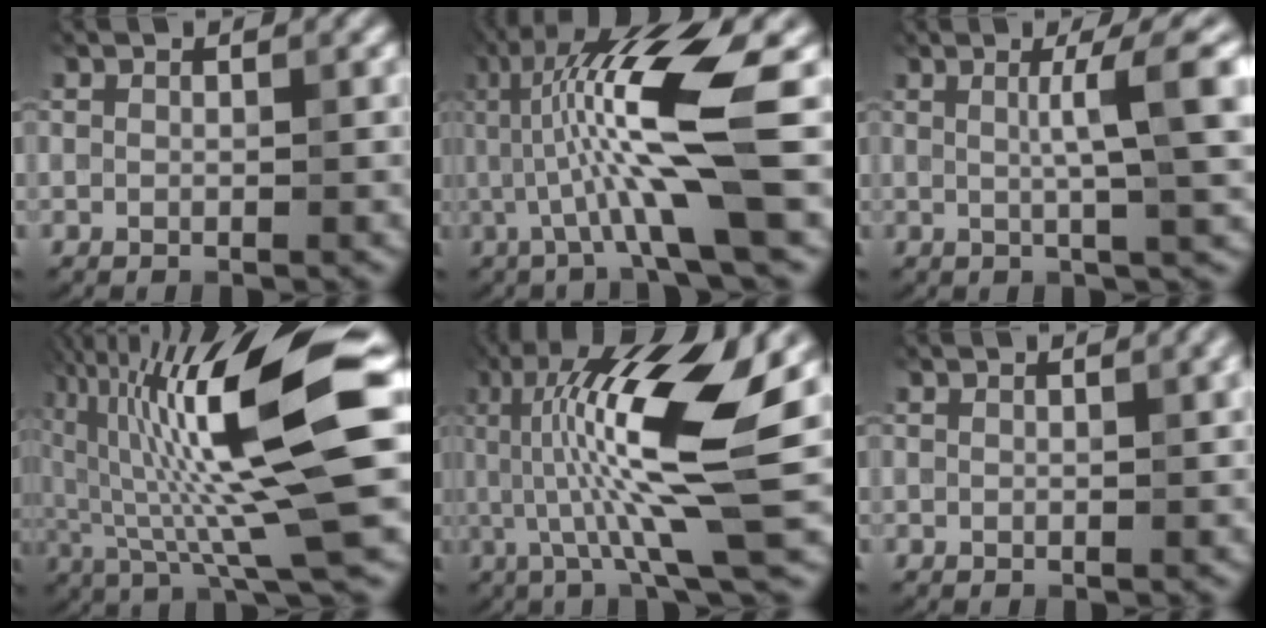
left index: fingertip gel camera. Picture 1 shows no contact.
{"total": 10.6, "force": [1.0, 1.4, 10.4], "torque": [-0.178, 0.000, 0.019]}
{"total": 5.4, "force": [0.9, 0.6, 5.3], "torque": [-0.081, 0.016, 0.014]}
{"total": 15.2, "force": [2.6, 2.1, 14.8], "torque": [-0.247, 0.021, 0.046]}
{"total": 12.7, "force": [1.7, 2.4, 12.4], "torque": [-0.216, 0.007, 0.033]}
{"total": 0.8, "force": [0.3, 0.3, 0.7], "torque": [-0.013, 0.004, 0.006]}